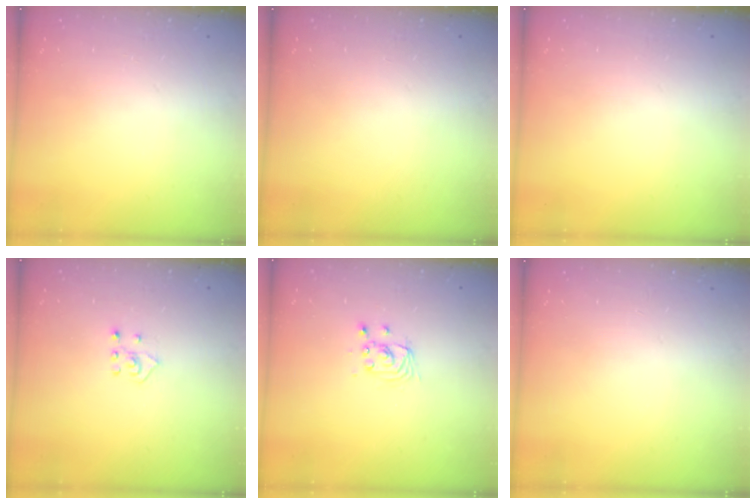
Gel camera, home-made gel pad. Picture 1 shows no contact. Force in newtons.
{"total": 0.0}
{"total": 0.0}
{"total": 2.3, "press": 2.3, "slide": 0.5}
{"total": 2.7, "press": 2.7, "slide": 0.2}
{"total": 0.0}